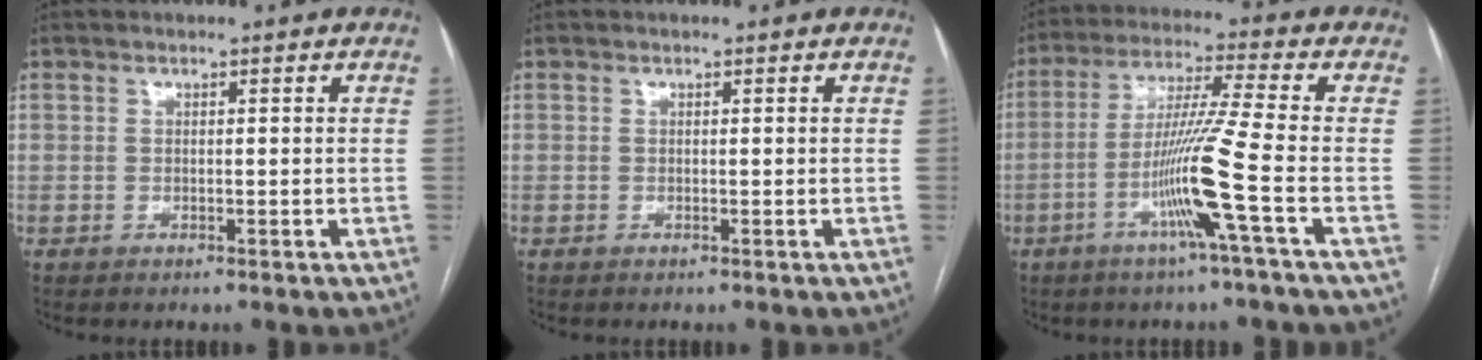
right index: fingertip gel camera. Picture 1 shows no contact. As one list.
[{"total": 0.0}, {"total": 11.0, "force": [-4.0, -2.4, 10.0], "torque": [-0.195, -0.008, -0.081]}]